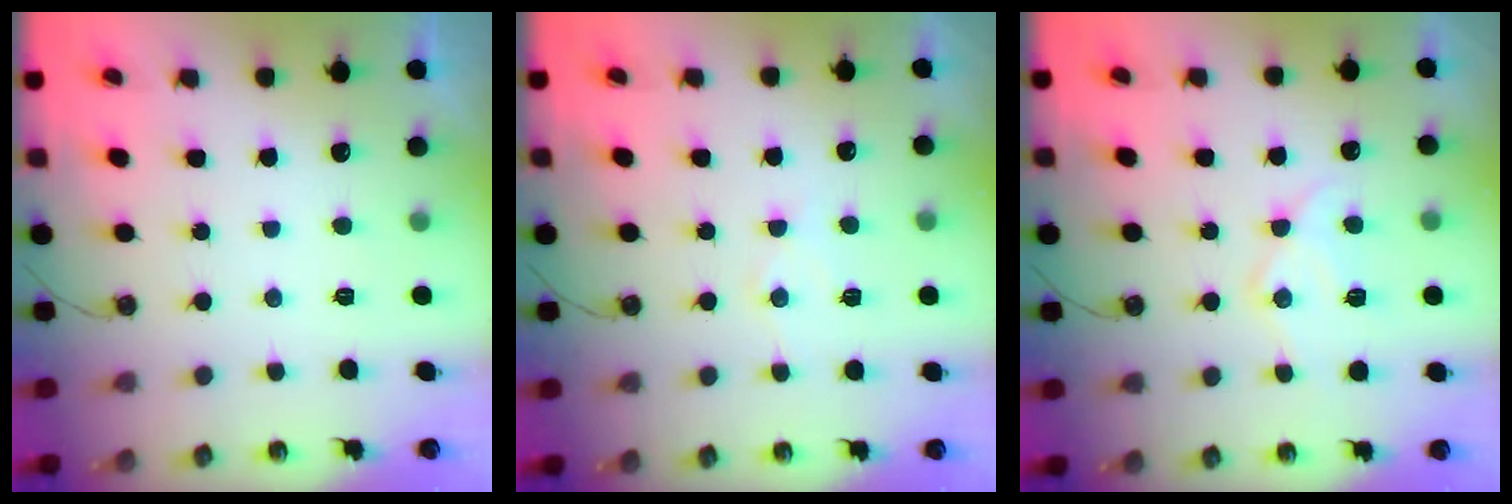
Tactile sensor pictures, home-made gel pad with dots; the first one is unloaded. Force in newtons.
{"total": 6.4, "press": 6.4, "slide": 0.4}
{"total": 12.6, "press": 12.5, "slide": 1.0}